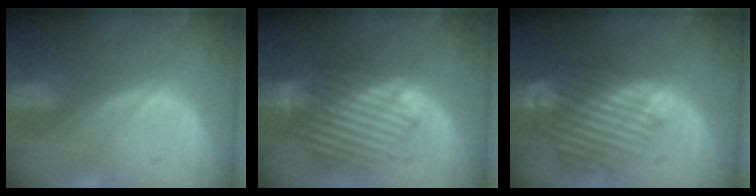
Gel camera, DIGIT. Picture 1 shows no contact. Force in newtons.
{"total": 9.8, "press": 9.1, "slide": 3.5}
{"total": 10.4, "press": 9.3, "slide": 4.6}